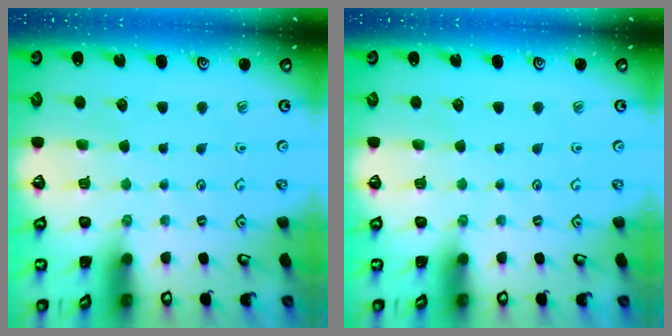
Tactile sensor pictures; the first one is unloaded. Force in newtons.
{"total": 0.0}